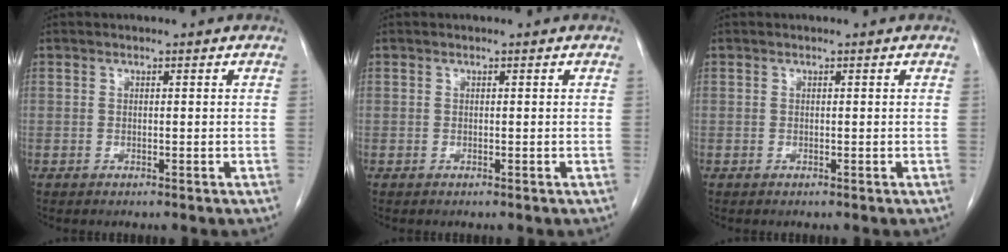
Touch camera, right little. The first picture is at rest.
{"total": 0.0}
{"total": 0.0}